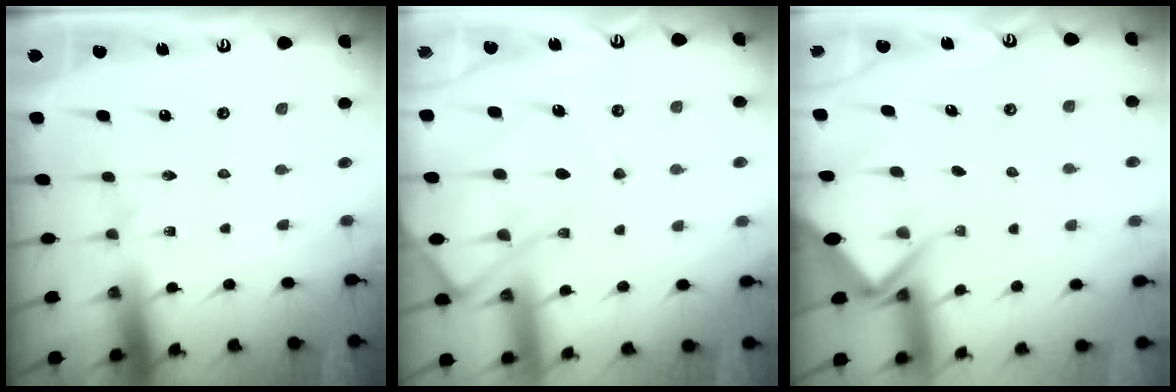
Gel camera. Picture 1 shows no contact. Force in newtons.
{"total": 12.9, "press": 12.9, "slide": 1.5}
{"total": 5.4, "press": 5.4, "slide": 0.4}